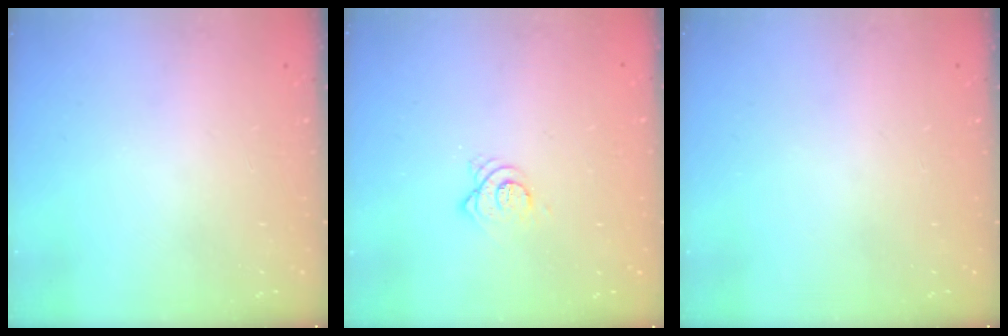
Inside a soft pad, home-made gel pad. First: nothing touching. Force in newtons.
{"total": 4.2, "press": 4.2, "slide": 0.2}
{"total": 0.0}